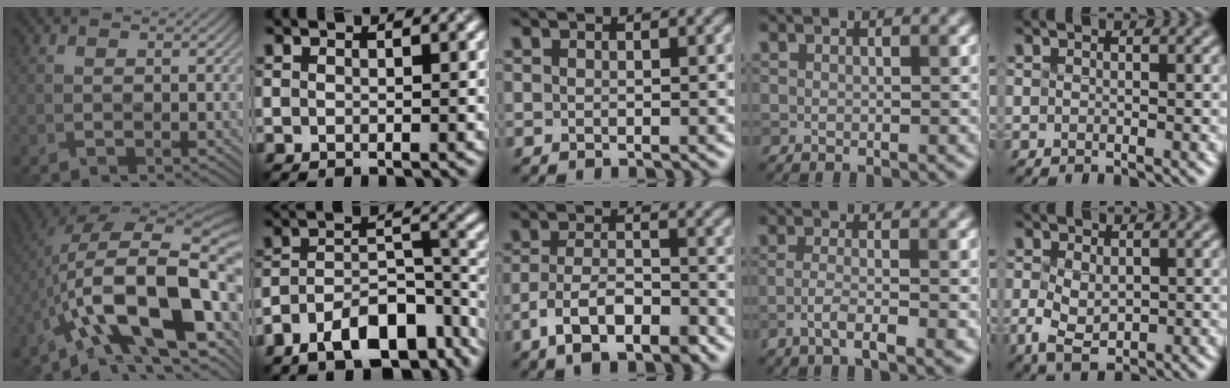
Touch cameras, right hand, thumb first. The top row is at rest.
{"thumb": {"total": 18.8, "force": [-5.4, 8.5, 15.9], "torque": [-0.264, 0.001, -0.091]}, "index": {"total": 10.3, "force": [-7.4, 4.0, 5.9], "torque": [-0.098, -0.001, -0.113]}, "middle": {"total": 5.5, "force": [-3.0, 2.5, 3.8], "torque": [-0.070, 0.002, -0.057]}, "ring": {"total": 3.3, "force": [-1.6, 0.8, 2.8], "torque": [-0.051, 0.004, -0.036]}, "little": {"total": 1.6, "force": [-1.4, 0.4, 0.7], "torque": [-0.041, -0.013, 0.009]}}